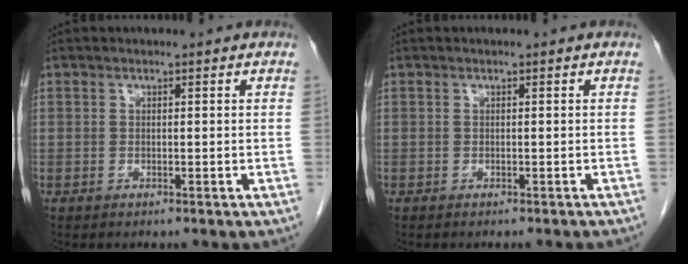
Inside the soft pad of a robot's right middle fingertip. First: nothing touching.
{"total": 2.8, "force": [-2.5, 0.5, 1.1], "torque": [-0.016, -0.003, -0.029]}